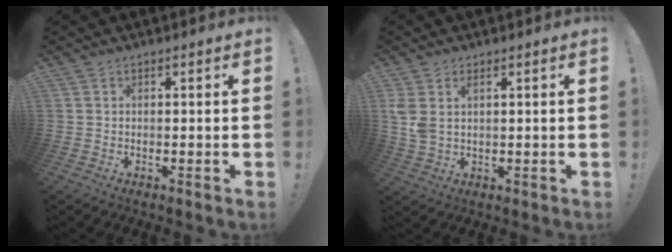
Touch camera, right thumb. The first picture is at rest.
{"total": 4.3, "force": [2.0, 2.2, 3.1], "torque": [-0.060, -0.009, 0.035]}